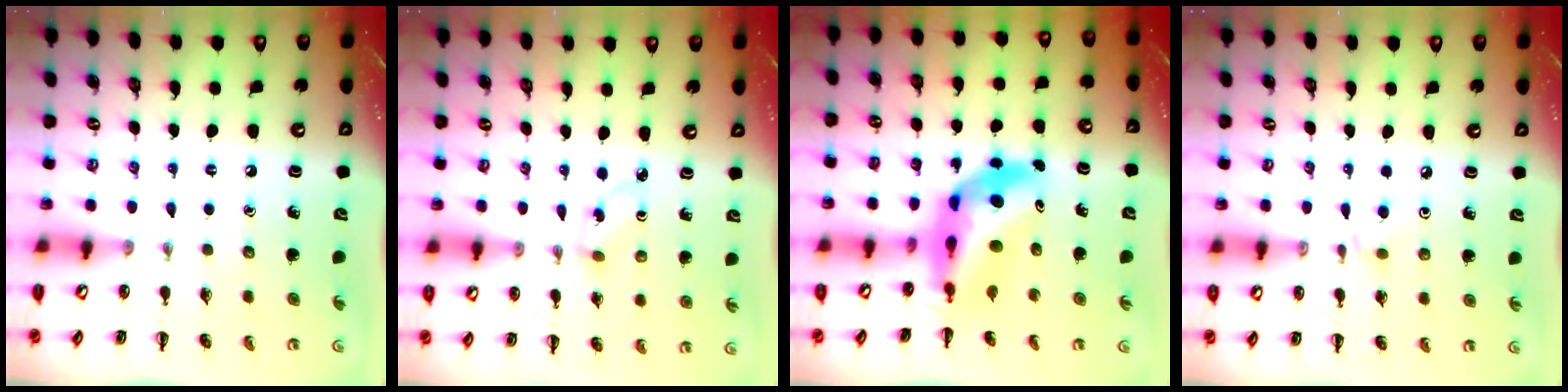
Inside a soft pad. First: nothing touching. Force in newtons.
{"total": 2.1, "press": 1.9, "slide": 0.9}
{"total": 8.0, "press": 7.5, "slide": 2.8}
{"total": 2.9, "press": 2.7, "slide": 1.2}